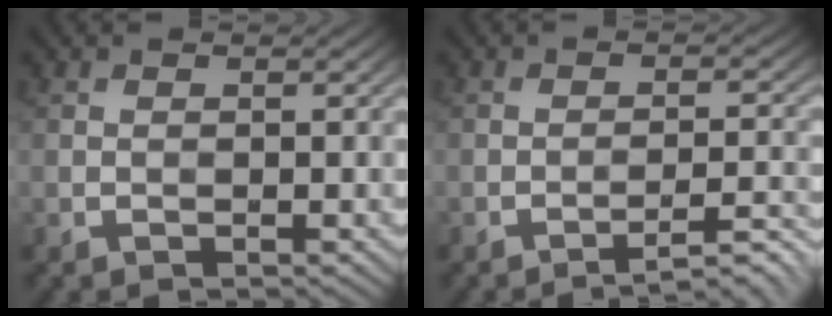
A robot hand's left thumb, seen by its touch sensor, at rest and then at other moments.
{"total": 4.9, "force": [-3.8, 0.5, 3.0], "torque": [-0.052, 0.017, -0.058]}